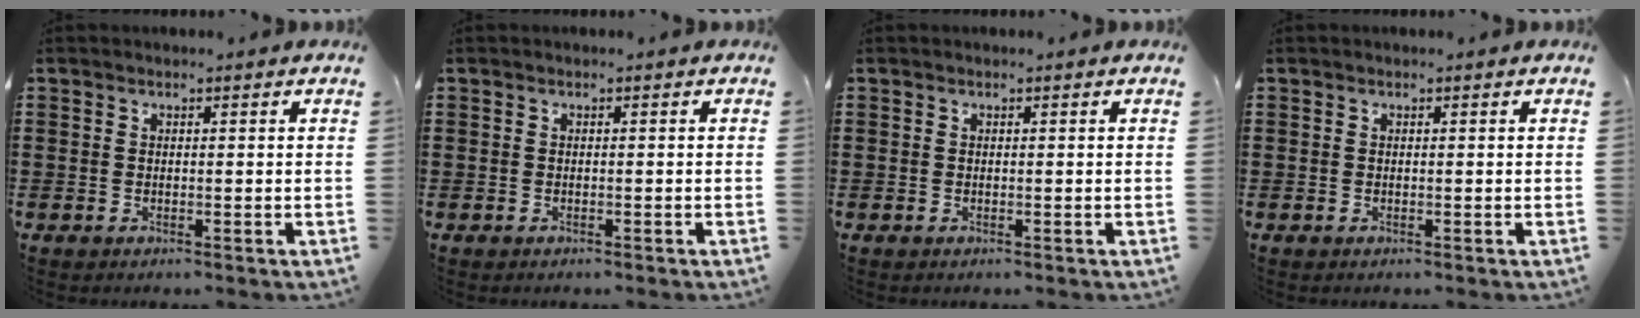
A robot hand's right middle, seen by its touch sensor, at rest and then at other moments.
{"total": 0.0}
{"total": 0.0}
{"total": 0.0}